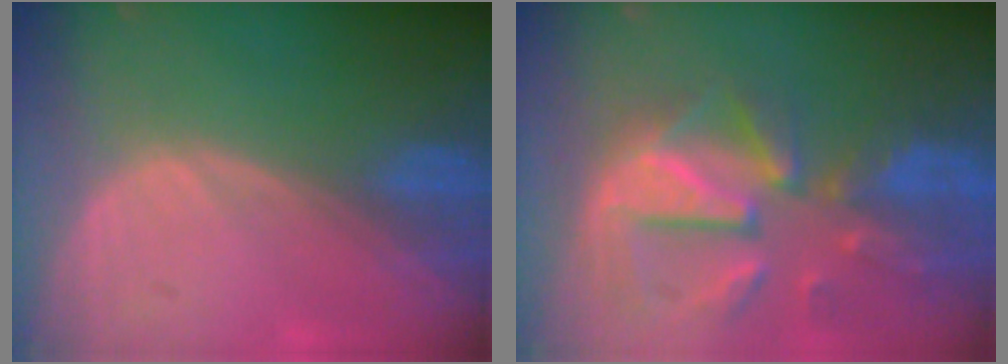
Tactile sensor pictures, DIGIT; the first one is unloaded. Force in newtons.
{"total": 12.1, "press": 10.6, "slide": 5.9}